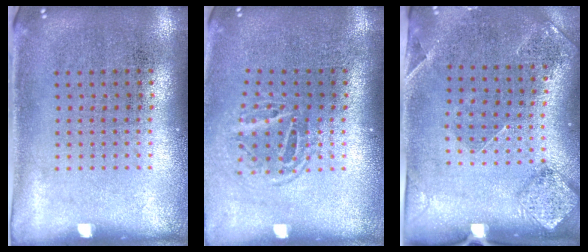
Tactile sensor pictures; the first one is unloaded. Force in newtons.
{"total": 1.6, "press": 1.1, "slide": 1.2}
{"total": 1.5, "press": 1.3, "slide": 0.8}